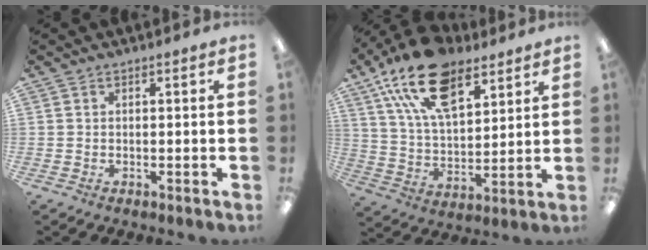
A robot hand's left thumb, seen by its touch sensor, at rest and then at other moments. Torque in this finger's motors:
{"motor_torque": [0.48, 0.63, 1.67, -1.10, 0.43]}